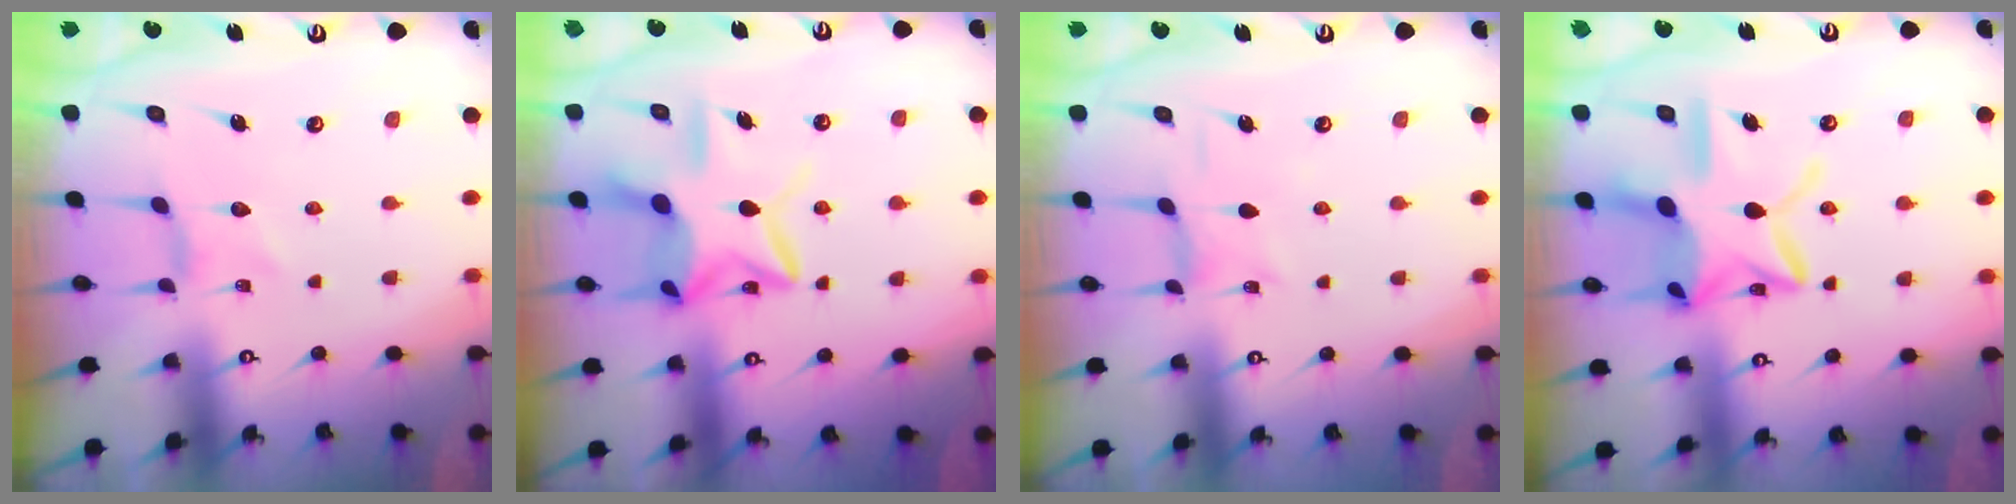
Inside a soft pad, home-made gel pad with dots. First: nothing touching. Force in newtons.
{"total": 12.4, "press": 12.4, "slide": 1.0}
{"total": 1.2, "press": 1.2, "slide": 0.4}
{"total": 16.3, "press": 16.3, "slide": 1.1}